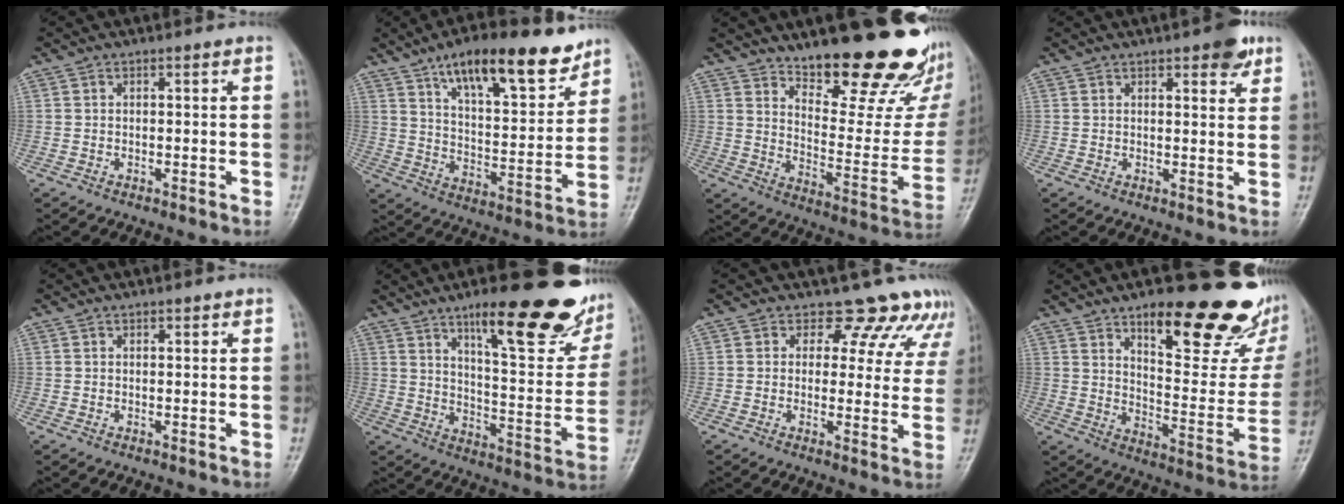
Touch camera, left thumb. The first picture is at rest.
{"total": 18.4, "force": [12.3, 6.5, 12.0], "torque": [-0.147, -0.058, 0.202]}
{"total": 24.7, "force": [17.9, 8.1, 14.9], "torque": [-0.162, -0.120, 0.252]}
{"total": 5.4, "force": [3.3, 2.1, 3.8], "torque": [-0.031, -0.013, 0.038]}
{"total": 0.9, "force": [0.6, 0.5, 0.4], "torque": [0.005, -0.002, 0.005]}
{"total": 24.6, "force": [15.6, 6.7, 17.8], "torque": [-0.202, -0.072, 0.230]}
{"total": 10.0, "force": [8.7, 4.8, 1.4], "torque": [0.035, -0.048, 0.078]}
{"total": 27.3, "force": [16.9, 9.5, 19.2], "torque": [-0.208, -0.083, 0.245]}